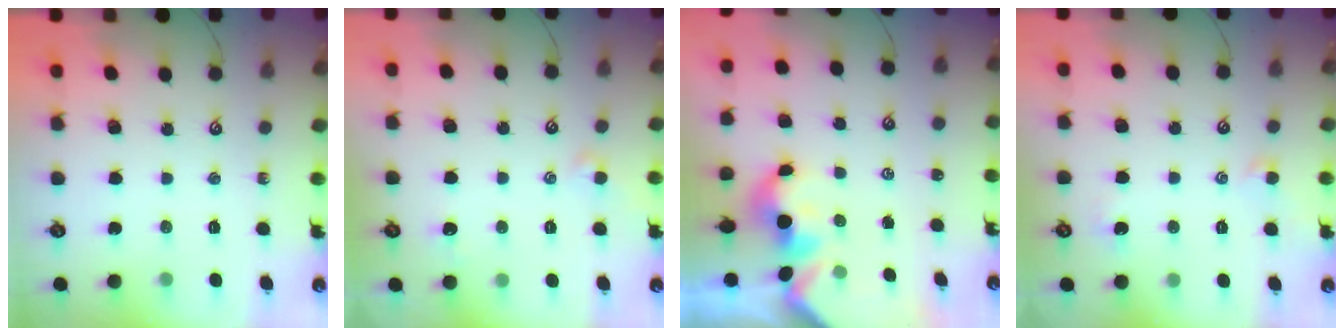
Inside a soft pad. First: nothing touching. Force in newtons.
{"total": 1.4, "press": 1.3, "slide": 0.5}
{"total": 1.8, "press": 1.8, "slide": 0.2}
{"total": 1.4, "press": 1.3, "slide": 0.6}